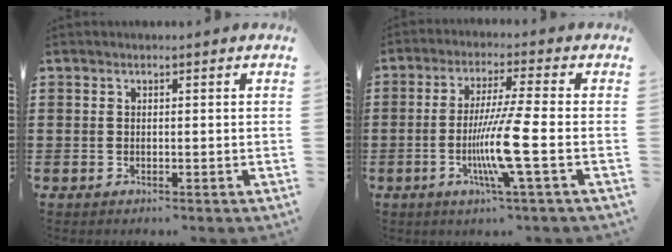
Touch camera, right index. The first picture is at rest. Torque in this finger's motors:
{"motor_torque": [2.14, 0.00, 0.52, 0.21]}